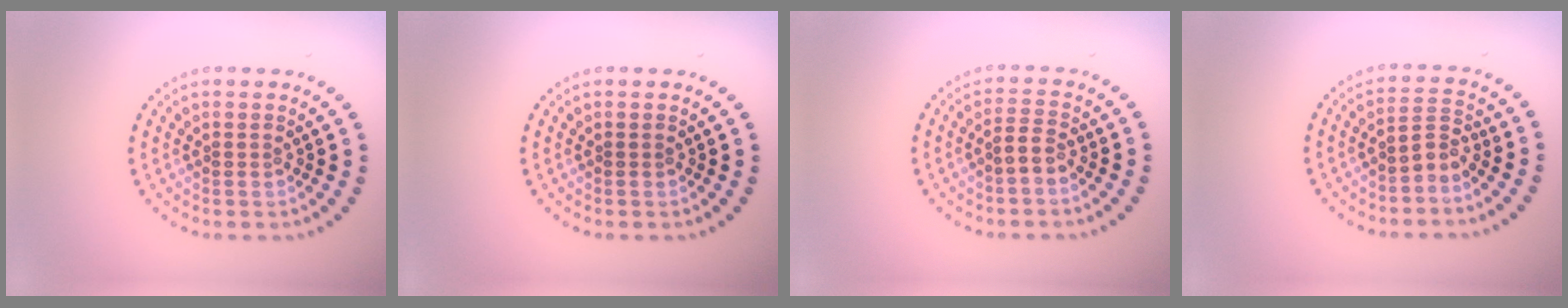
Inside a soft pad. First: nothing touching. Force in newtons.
{"total": 0.0}
{"total": 1.7, "press": 1.3, "slide": 1.1}
{"total": 2.2, "press": 1.5, "slide": 1.6}